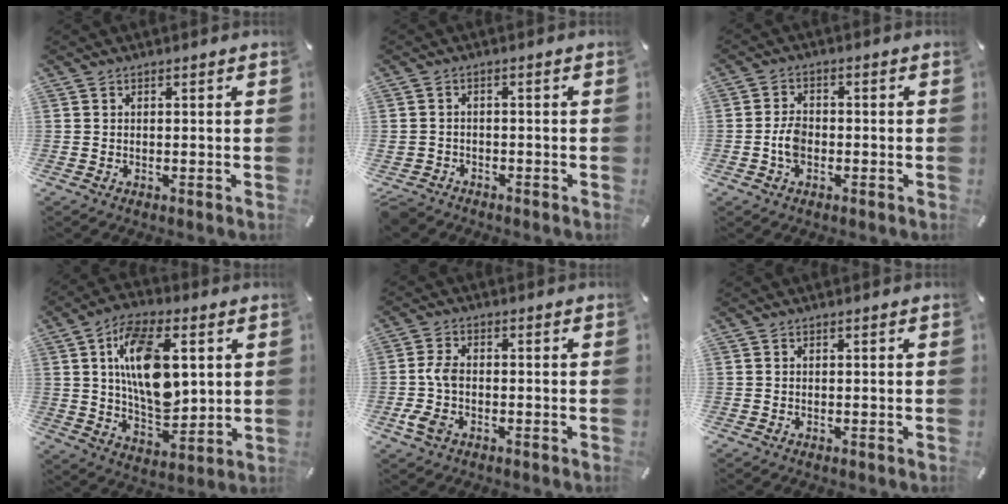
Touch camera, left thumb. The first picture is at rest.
{"total": 2.8, "force": [-2.0, 1.9, 0.6], "torque": [-0.027, 0.008, -0.045]}
{"total": 4.4, "force": [-1.1, 2.9, 3.1], "torque": [-0.069, 0.005, -0.023]}
{"total": 16.7, "force": [3.9, 9.5, 13.1], "torque": [-0.253, 0.002, 0.064]}
{"total": 5.4, "force": [-1.4, 3.3, 4.1], "torque": [-0.096, 0.002, -0.029]}
{"total": 0.0}